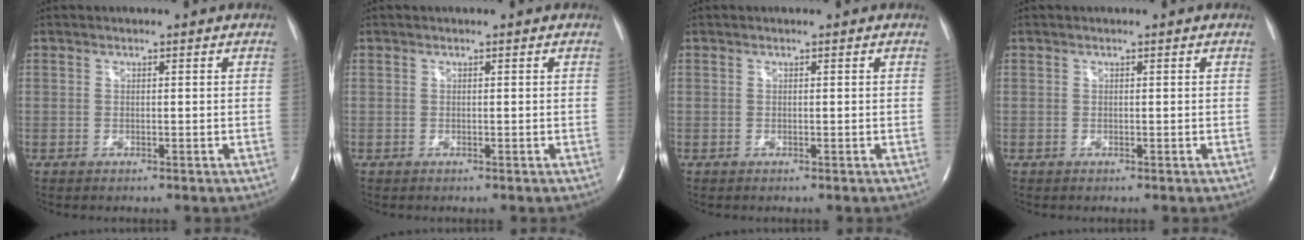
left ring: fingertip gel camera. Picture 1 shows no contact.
{"total": 0.0}
{"total": 0.0}
{"total": 0.0}